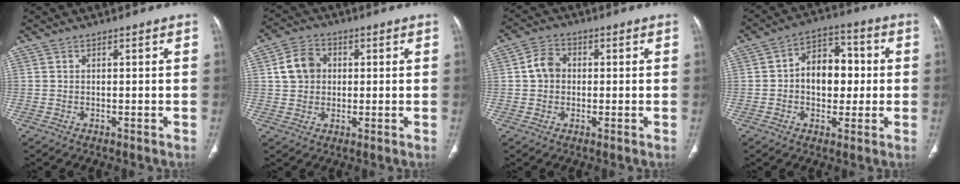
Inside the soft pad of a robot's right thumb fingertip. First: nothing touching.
{"total": 7.0, "force": [1.1, 5.9, 3.7], "torque": [-0.052, 0.008, 0.015]}
{"total": 4.9, "force": [0.2, 4.1, 2.6], "torque": [-0.035, 0.013, -0.003]}
{"total": 11.1, "force": [0.1, 7.8, 7.9], "torque": [-0.078, 0.026, -0.006]}